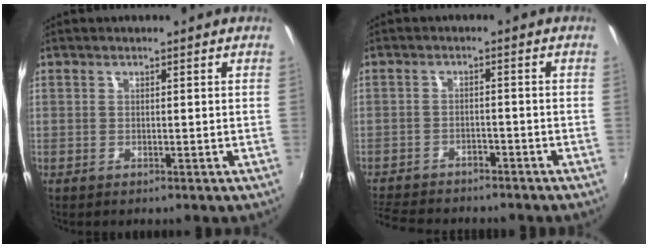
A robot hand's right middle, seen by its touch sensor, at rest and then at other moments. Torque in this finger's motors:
{"motor_torque": [1.07, -1.07, 0.15, 0.05]}